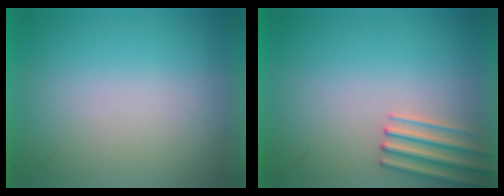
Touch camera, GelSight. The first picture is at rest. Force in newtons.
{"total": 2.5}